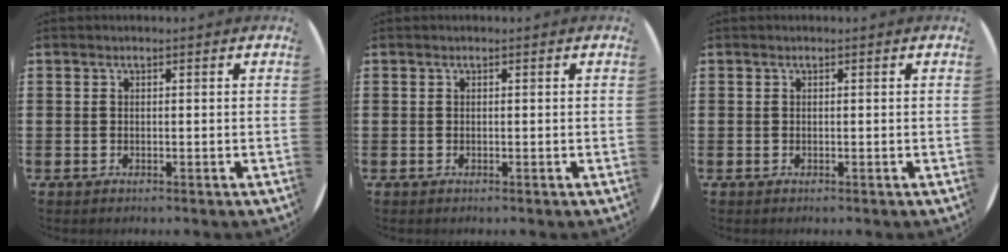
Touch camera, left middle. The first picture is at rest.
{"total": 0.0}
{"total": 0.0}